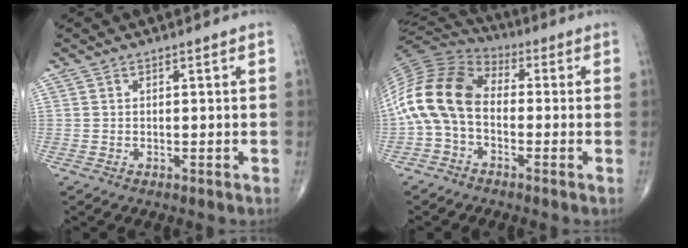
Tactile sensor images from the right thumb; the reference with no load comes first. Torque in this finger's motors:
{"motor_torque": [2.49, 2.51, 1.70, -0.59, 0.28]}